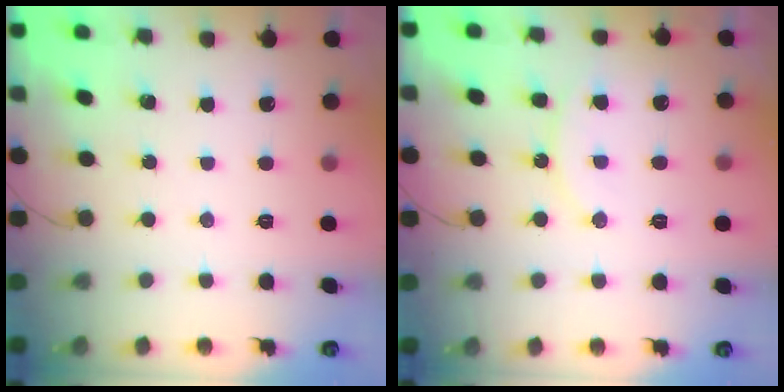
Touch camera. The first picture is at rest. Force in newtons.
{"total": 9.4, "press": 9.3, "slide": 0.7}